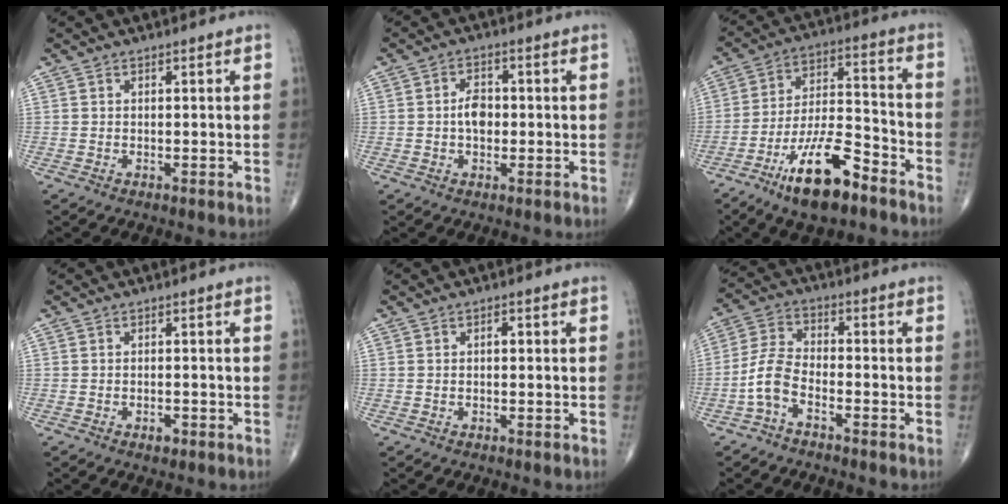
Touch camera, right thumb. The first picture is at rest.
{"total": 4.3, "force": [-0.3, 2.9, 3.2], "torque": [-0.045, 0.009, -0.010]}
{"total": 15.5, "force": [-9.6, 5.2, 11.0], "torque": [-0.188, 0.064, -0.172]}
{"total": 1.5, "force": [-0.8, 0.8, 0.9], "torque": [-0.012, 0.002, -0.013]}
{"total": 1.0, "force": [0.1, 0.5, 0.9], "torque": [-0.010, 0.003, -0.001]}
{"total": 6.3, "force": [-3.2, 2.9, 4.6], "torque": [-0.100, 0.034, -0.073]}